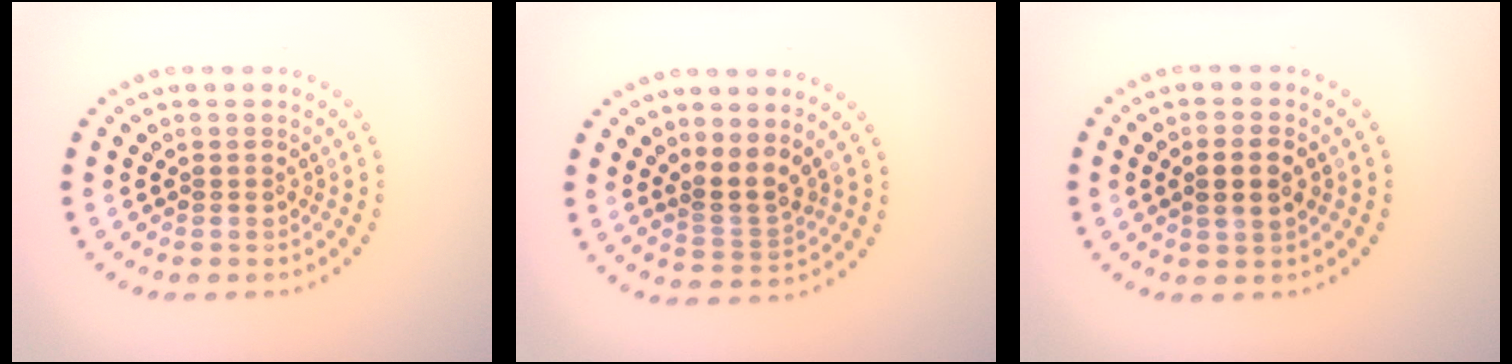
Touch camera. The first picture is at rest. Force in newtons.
{"total": 2.4, "press": 1.7, "slide": 1.7}
{"total": 2.6, "press": 2.5, "slide": 0.7}